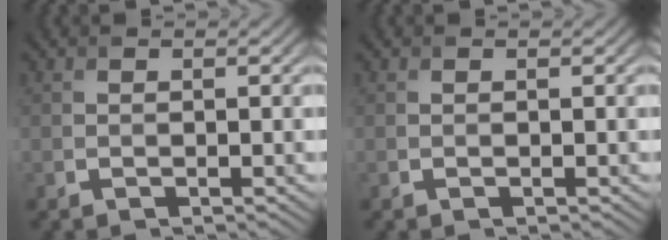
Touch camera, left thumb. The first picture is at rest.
{"total": 0.0}